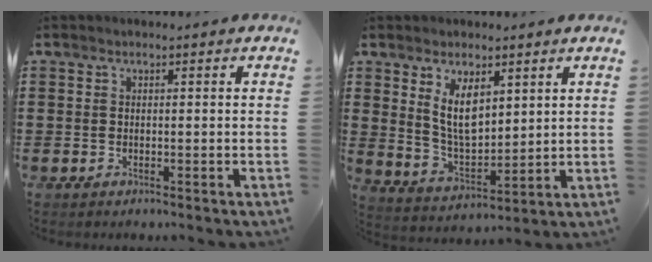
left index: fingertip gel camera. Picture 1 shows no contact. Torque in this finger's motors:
{"motor_torque": [0.64, 0.05, 0.55, 0.16]}